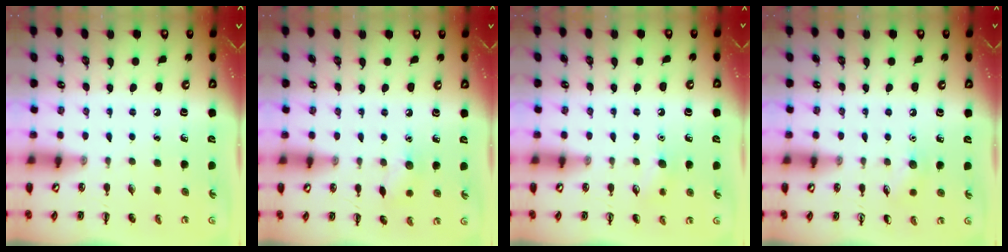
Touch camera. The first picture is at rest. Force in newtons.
{"total": 6.6, "press": 6.4, "slide": 1.6}
{"total": 6.7, "press": 6.4, "slide": 1.9}
{"total": 4.8, "press": 4.5, "slide": 1.5}